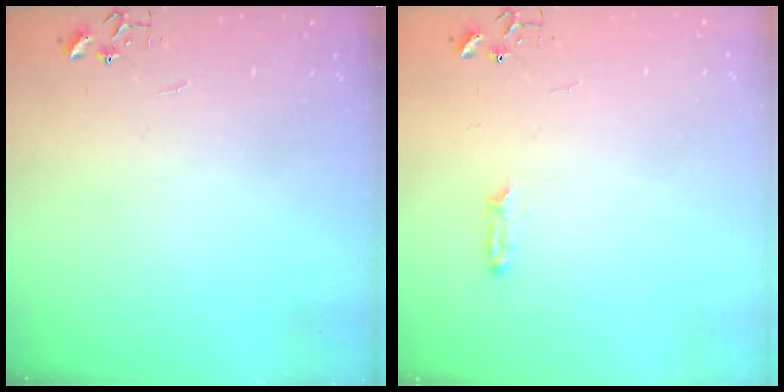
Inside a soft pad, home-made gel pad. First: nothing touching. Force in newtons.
{"total": 3.2, "press": 3.2, "slide": 0.4}